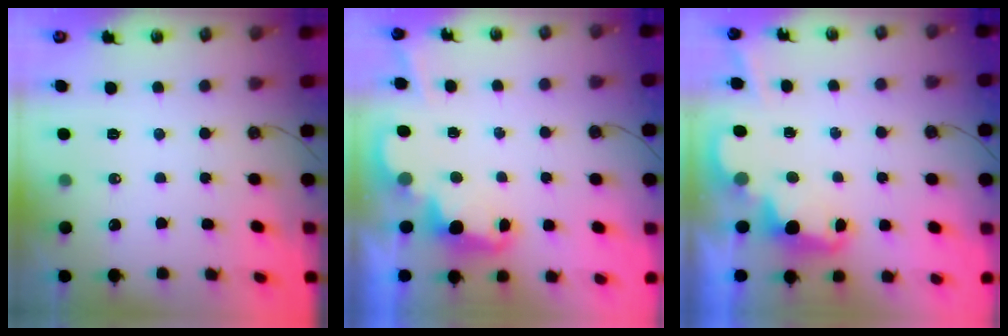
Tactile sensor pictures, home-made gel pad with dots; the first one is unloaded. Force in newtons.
{"total": 2.4, "press": 2.4, "slide": 0.6}
{"total": 2.4, "press": 2.3, "slide": 0.5}